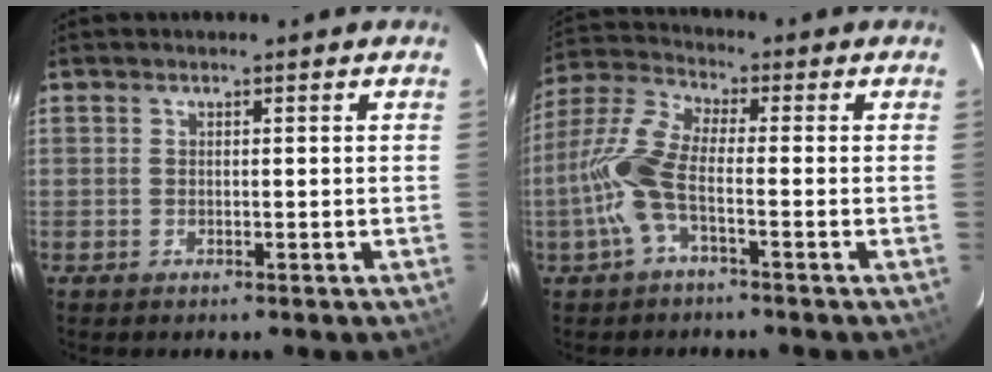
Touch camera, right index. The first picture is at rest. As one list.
[{"total": 9.4, "force": [-2.8, 2.6, 8.5], "torque": [-0.204, 0.008, -0.062]}]